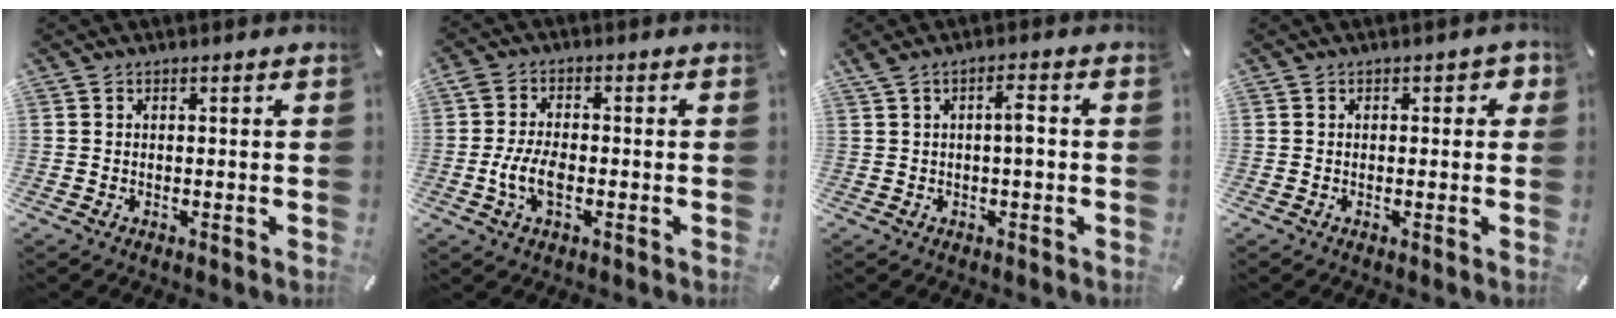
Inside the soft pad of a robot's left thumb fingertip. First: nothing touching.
{"total": 6.8, "force": [-1.5, 3.7, 5.5], "torque": [-0.116, 0.004, -0.028]}
{"total": 4.1, "force": [0.0, 1.2, 3.9], "torque": [-0.074, 0.010, -0.002]}
{"total": 1.4, "force": [-0.1, 1.0, 1.0], "torque": [-0.011, 0.004, -0.004]}